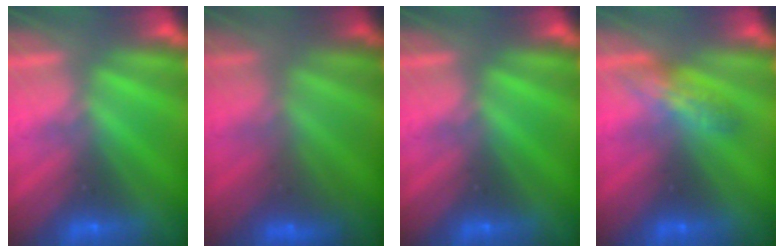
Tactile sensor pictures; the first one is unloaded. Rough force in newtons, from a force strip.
{"total": 2.9}
{"total": 0.0}
{"total": 2.5}